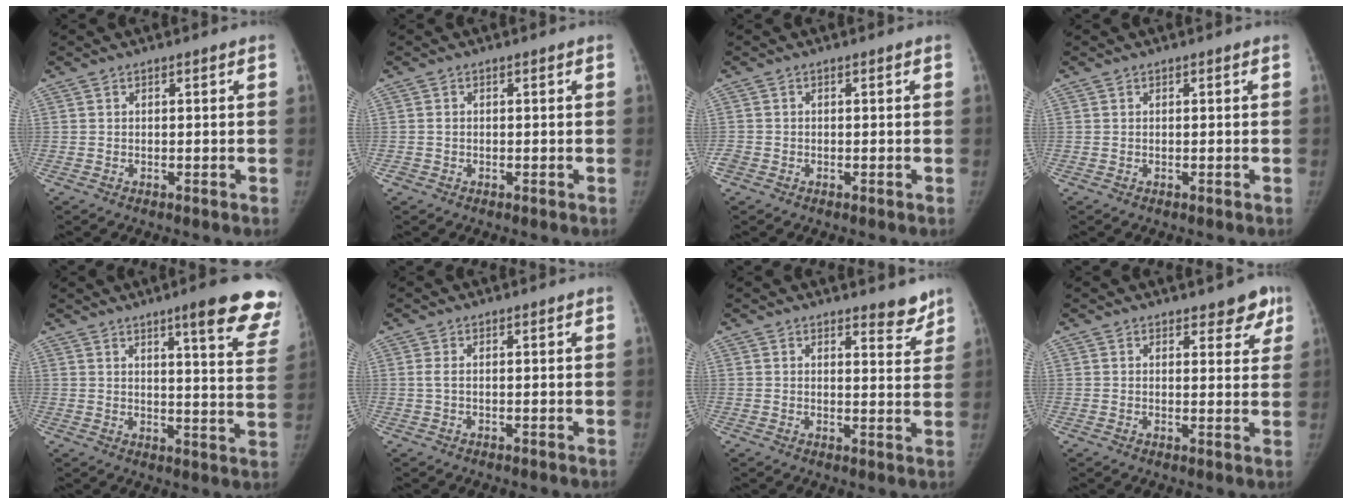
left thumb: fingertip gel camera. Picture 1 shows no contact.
{"total": 0.7, "force": [-0.2, 0.7, 0.0], "torque": [0.007, 0.003, -0.004]}
{"total": 1.7, "force": [-0.8, 1.4, 0.6], "torque": [-0.013, 0.000, -0.017]}
{"total": 0.0}
{"total": 16.3, "force": [11.0, 2.3, 11.8], "torque": [-0.117, -0.050, 0.125]}
{"total": 1.1, "force": [0.1, 0.4, 1.1], "torque": [-0.031, 0.002, 0.004]}
{"total": 4.2, "force": [3.6, 1.4, 1.6], "torque": [0.004, -0.029, 0.045]}
{"total": 4.8, "force": [3.4, 2.4, 2.3], "torque": [0.009, -0.017, 0.039]}